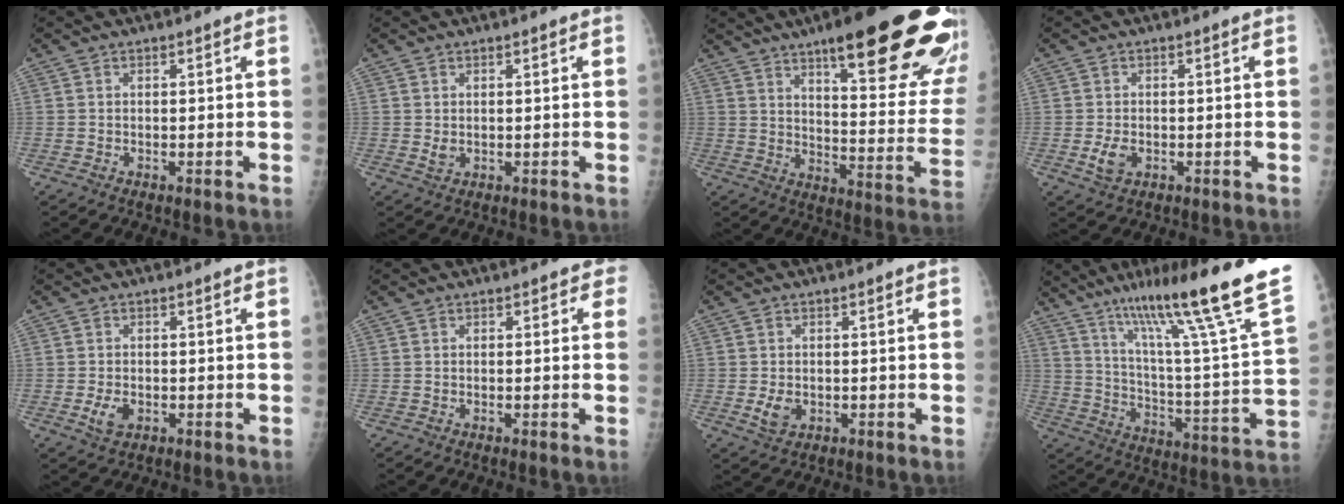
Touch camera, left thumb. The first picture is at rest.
{"total": 1.9, "force": [0.7, 1.0, 1.4], "torque": [-0.020, -0.007, 0.016]}
{"total": 30.1, "force": [18.1, 6.6, 23.1], "torque": [-0.234, -0.063, 0.254]}
{"total": 3.0, "force": [-0.6, 2.0, 2.2], "torque": [-0.042, -0.004, -0.008]}
{"total": 3.0, "force": [-0.8, 1.9, 2.1], "torque": [-0.039, -0.002, -0.010]}
{"total": 1.5, "force": [0.6, 1.0, 1.0], "torque": [0.012, 0.002, -0.001]}
{"total": 2.9, "force": [-0.4, 2.1, 2.0], "torque": [-0.034, -0.004, -0.001]}
{"total": 28.6, "force": [19.3, 1.6, 21.1], "torque": [-0.315, -0.084, 0.297]}